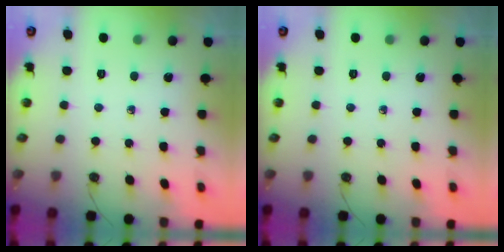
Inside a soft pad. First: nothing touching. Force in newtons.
{"total": 0.0}